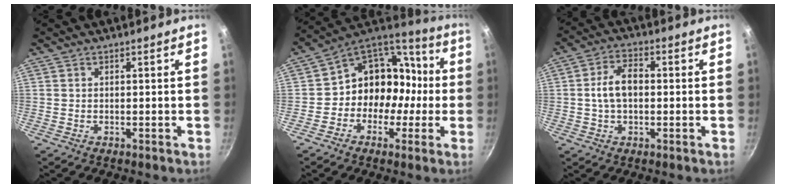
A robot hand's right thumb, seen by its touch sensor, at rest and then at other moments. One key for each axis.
{"total": 14.8, "fx": -2.2, "fy": 12.8, "fz": 7.1, "tx": -0.043, "ty": 0.066, "tz": -0.044}
{"total": 7.2, "fx": 0.1, "fy": 4.5, "fz": 5.6, "tx": -0.094, "ty": 0.021, "tz": -0.005}